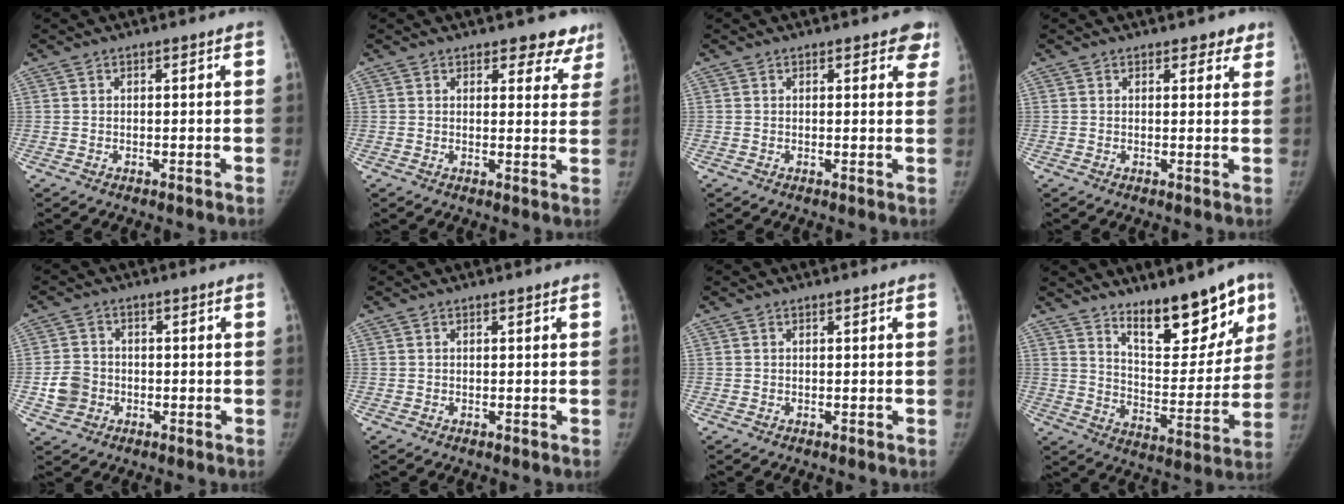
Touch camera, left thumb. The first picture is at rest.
{"total": 5.8, "force": [4.8, 2.9, 1.6], "torque": [0.022, -0.028, 0.045]}
{"total": 4.0, "force": [2.9, 2.0, 1.9], "torque": [0.015, -0.010, 0.021]}
{"total": 2.9, "force": [2.0, 1.5, 1.3], "torque": [0.011, -0.009, 0.022]}
{"total": 5.5, "force": [-1.4, 4.9, 2.1], "torque": [-0.029, 0.013, -0.026]}
{"total": 0.0}
{"total": 0.0}
{"total": 17.1, "force": [11.4, 6.4, 11.0], "torque": [-0.097, -0.083, 0.183]}